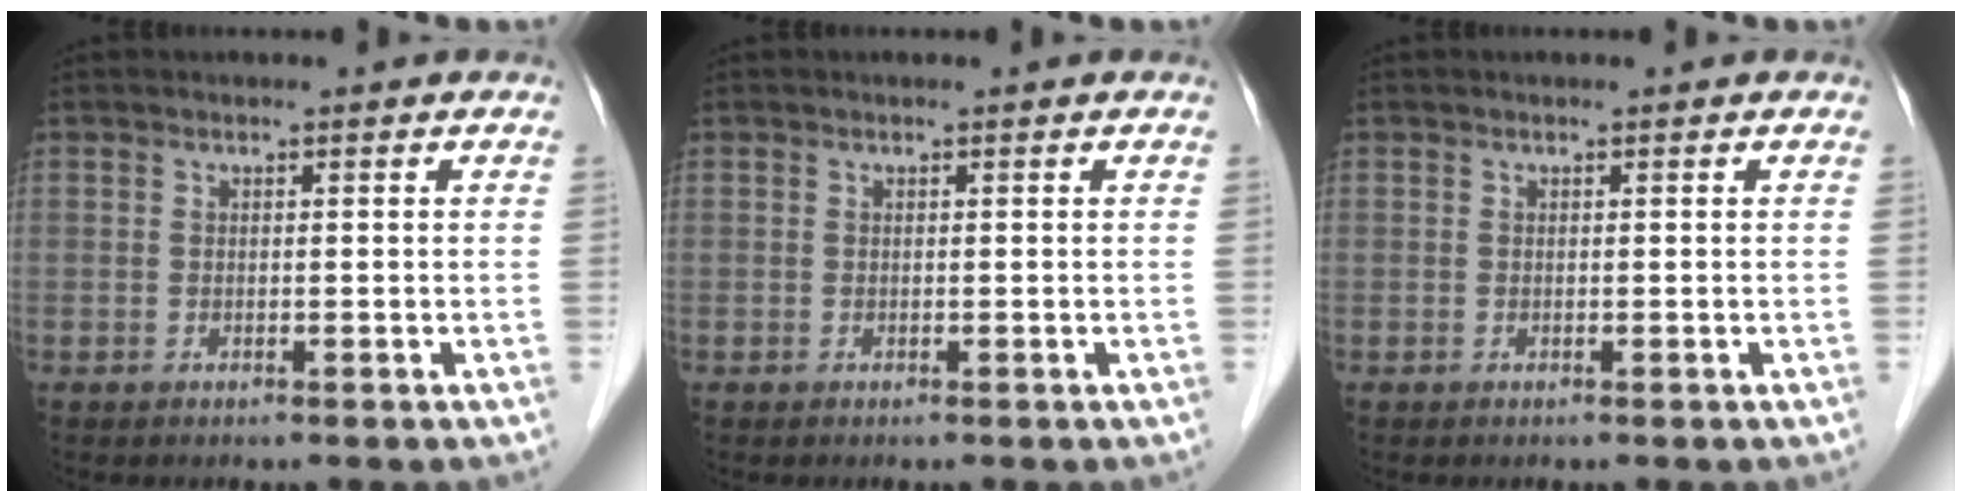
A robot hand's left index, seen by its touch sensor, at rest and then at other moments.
{"total": 0.0}
{"total": 0.0}